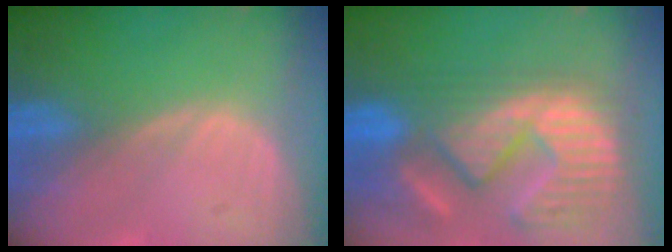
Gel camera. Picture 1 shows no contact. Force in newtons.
{"total": 14.6, "press": 12.4, "slide": 7.8}